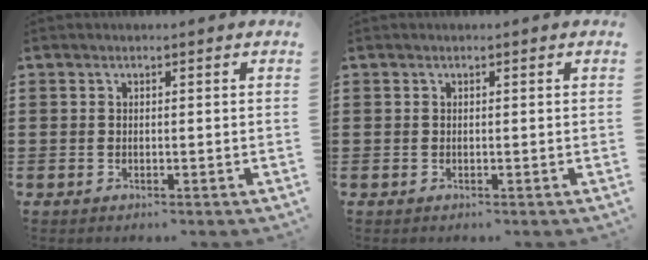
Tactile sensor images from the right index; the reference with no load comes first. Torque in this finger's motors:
{"motor_torque": [0.00, 0.00, 0.00, 0.00]}